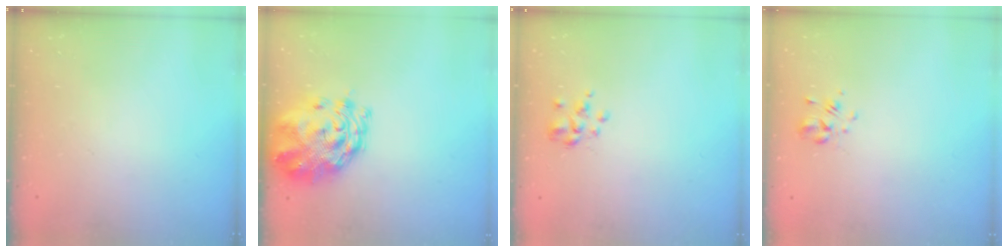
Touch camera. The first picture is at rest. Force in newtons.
{"total": 4.3, "press": 4.0, "slide": 1.5}
{"total": 2.7, "press": 2.6, "slide": 0.6}
{"total": 2.0, "press": 1.9, "slide": 0.7}